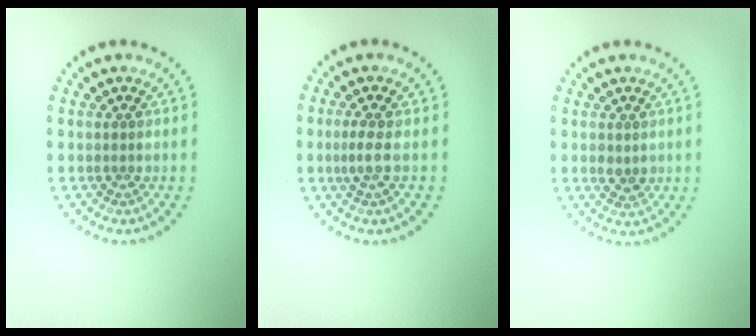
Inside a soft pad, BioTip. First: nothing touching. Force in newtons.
{"total": 1.4, "press": 1.2, "slide": 0.8}
{"total": 1.4, "press": 1.4, "slide": 0.3}